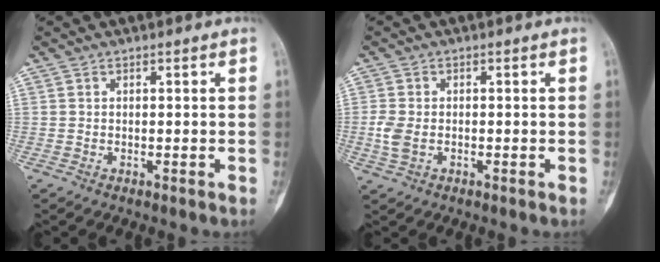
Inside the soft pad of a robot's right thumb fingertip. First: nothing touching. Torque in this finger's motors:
{"motor_torque": [0.58, 0.67, 0.37, -0.33, 0.15]}